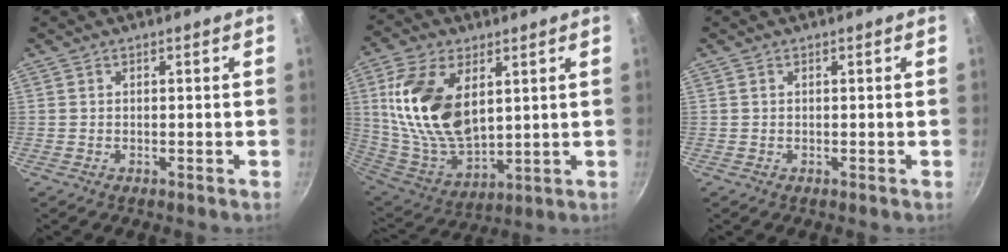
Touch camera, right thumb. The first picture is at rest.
{"total": 19.4, "force": [5.3, 11.2, 14.9], "torque": [-0.274, -0.031, 0.115]}
{"total": 0.0}